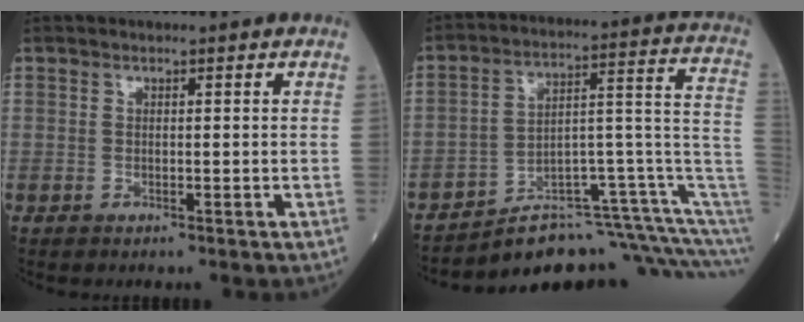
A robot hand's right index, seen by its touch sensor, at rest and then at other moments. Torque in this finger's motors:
{"motor_torque": [0.46, -1.20, -0.16, -0.08]}